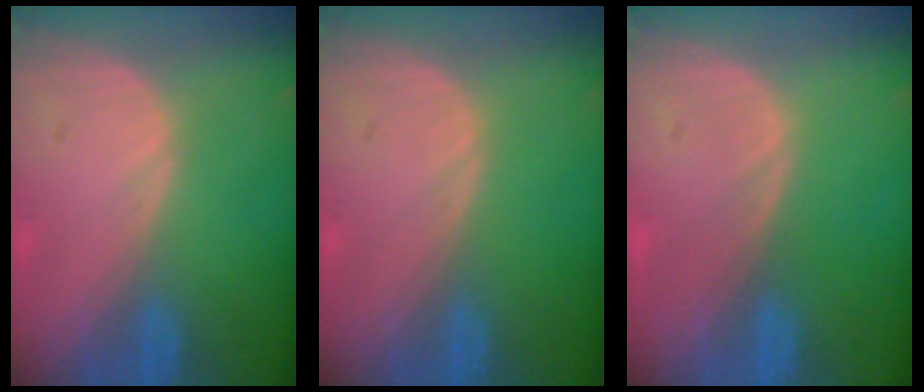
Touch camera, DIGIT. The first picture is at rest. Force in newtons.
{"total": 0.0}
{"total": 0.0}